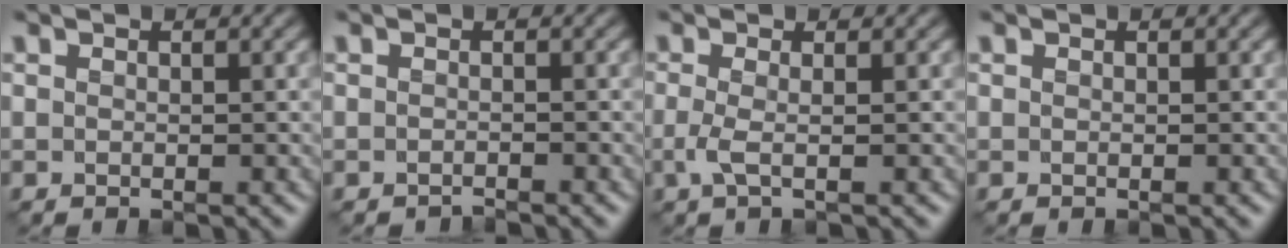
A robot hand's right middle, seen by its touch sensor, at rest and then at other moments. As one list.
[{"total": 1.2, "force": [-1.2, 0.0, -0.1], "torque": [0.001, -0.006, -0.025]}, {"total": 1.8, "force": [-0.6, 0.3, 1.6], "torque": [-0.036, -0.002, -0.016]}, {"total": 0.0}]